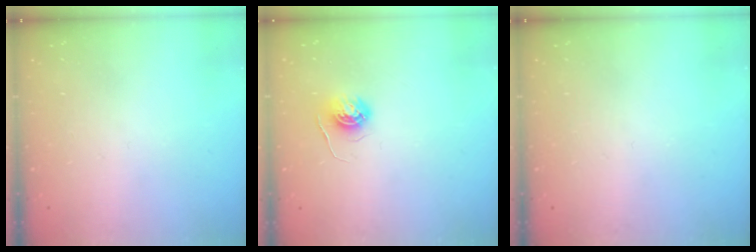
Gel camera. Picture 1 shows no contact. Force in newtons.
{"total": 4.6, "press": 4.6, "slide": 0.4}
{"total": 0.0}